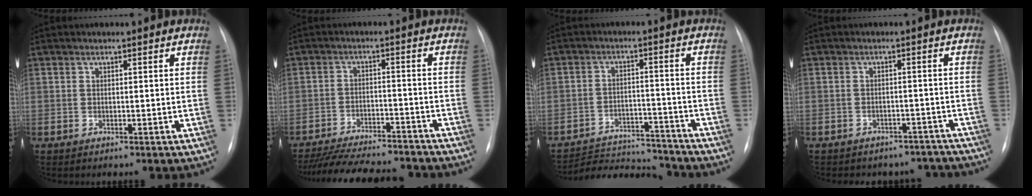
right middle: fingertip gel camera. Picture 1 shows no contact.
{"total": 17.3, "force": [-15.7, 3.0, 6.6], "torque": [-0.138, -0.015, -0.226]}
{"total": 11.8, "force": [-11.7, 1.8, 0.9], "torque": [-0.011, 0.008, -0.174]}
{"total": 10.5, "force": [-9.4, 4.6, 1.2], "torque": [-0.011, 0.021, -0.094]}